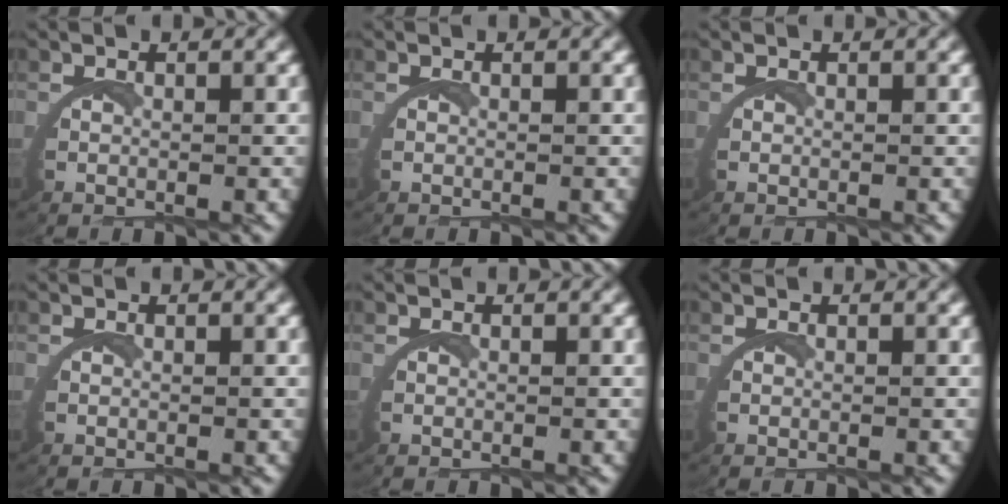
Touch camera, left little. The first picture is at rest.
{"total": 0.0}
{"total": 0.0}
{"total": 0.0}
{"total": 0.0}
{"total": 0.0}